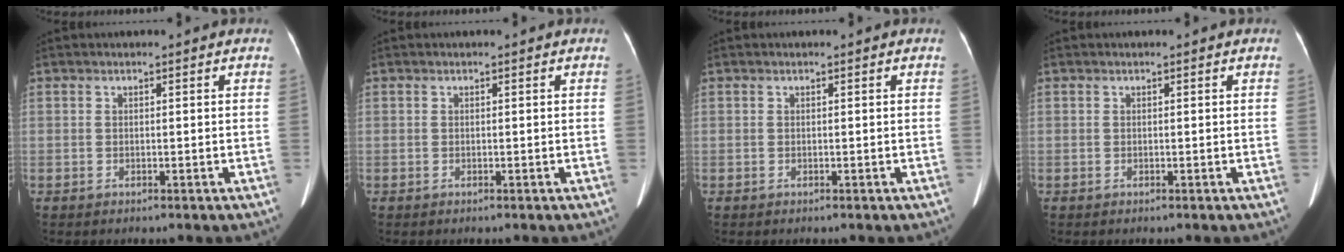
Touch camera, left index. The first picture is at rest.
{"total": 0.0}
{"total": 0.0}
{"total": 0.0}